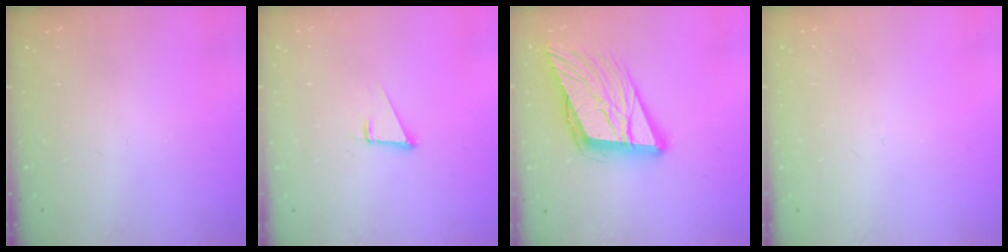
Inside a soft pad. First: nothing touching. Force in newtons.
{"total": 1.9, "press": 1.9, "slide": 0.0}
{"total": 17.4, "press": 16.8, "slide": 4.4}
{"total": 2.7, "press": 2.7, "slide": 0.3}